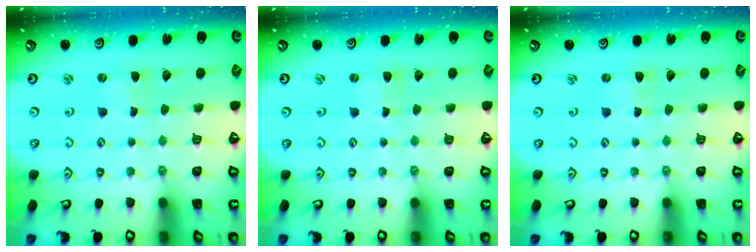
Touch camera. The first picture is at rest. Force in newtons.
{"total": 0.0}
{"total": 0.8, "press": 0.7, "slide": 0.2}